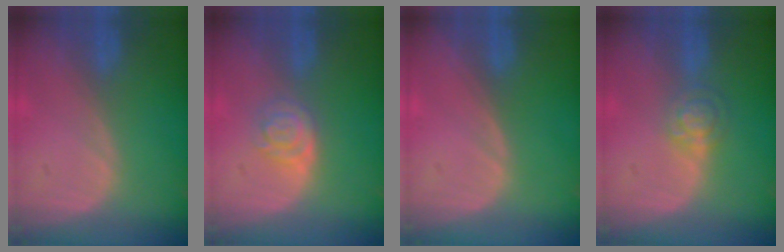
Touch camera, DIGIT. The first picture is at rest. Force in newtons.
{"total": 4.2, "press": 3.7, "slide": 2.0}
{"total": 0.0}
{"total": 4.0, "press": 3.6, "slide": 1.6}